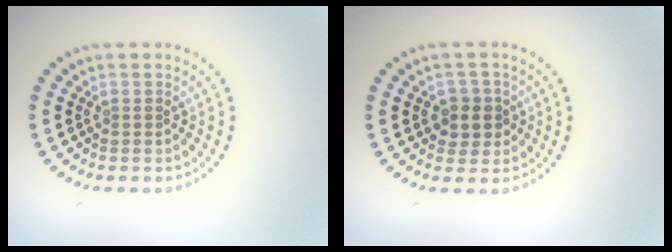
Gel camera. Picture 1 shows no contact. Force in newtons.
{"total": 2.5, "press": 2.4, "slide": 0.8}